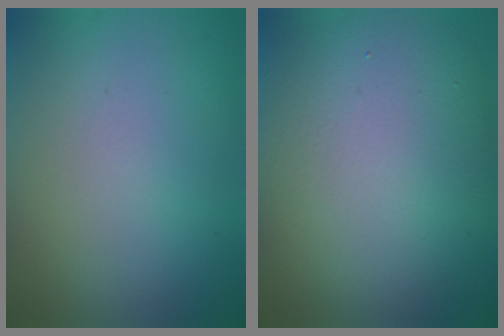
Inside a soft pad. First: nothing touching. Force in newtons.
{"total": 12.8, "press": 12.8, "slide": 0.6}